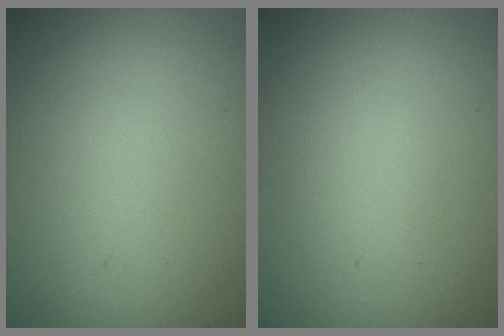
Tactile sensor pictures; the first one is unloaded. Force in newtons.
{"total": 1.2, "press": 1.2, "slide": 0.0}